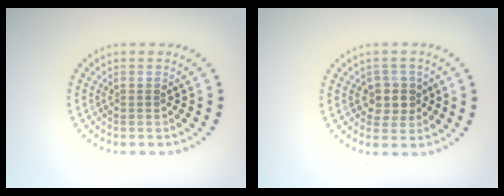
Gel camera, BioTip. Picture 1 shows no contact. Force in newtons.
{"total": 2.6, "press": 2.3, "slide": 1.2}